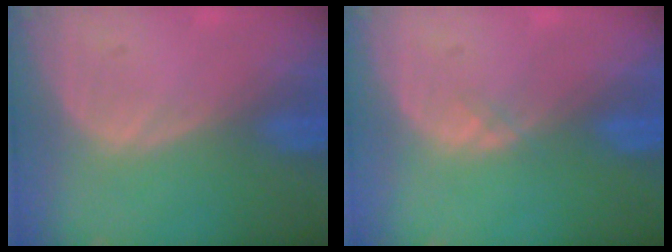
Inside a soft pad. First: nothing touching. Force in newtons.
{"total": 0.6, "press": 0.5, "slide": 0.2}